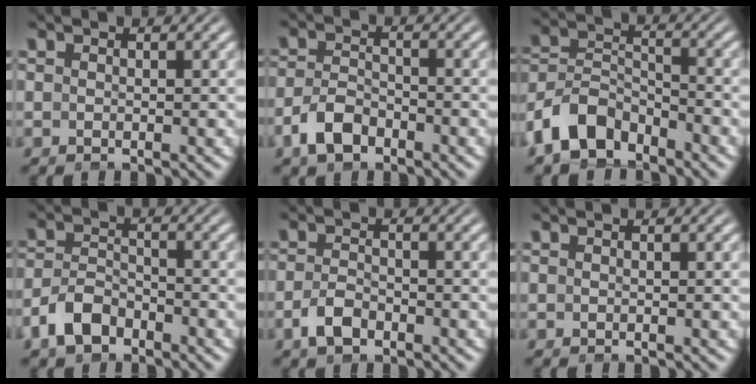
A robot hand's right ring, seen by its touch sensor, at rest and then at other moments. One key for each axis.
{"total": 3.2, "fx": -2.5, "fy": 1.5, "fz": 1.3, "tx": -0.017, "ty": -0.006, "tz": -0.046}
{"total": 6.8, "fx": -4.6, "fy": 4.4, "fz": 2.5, "tx": -0.046, "ty": -0.023, "tz": -0.079}
{"total": 4.0, "fx": -3.1, "fy": 2.1, "fz": 1.4, "tx": -0.020, "ty": -0.009, "tz": -0.055}
{"total": 2.1, "fx": -1.9, "fy": 0.6, "fz": 0.8, "tx": -0.009, "ty": -0.002, "tz": -0.037}
{"total": 0.0}